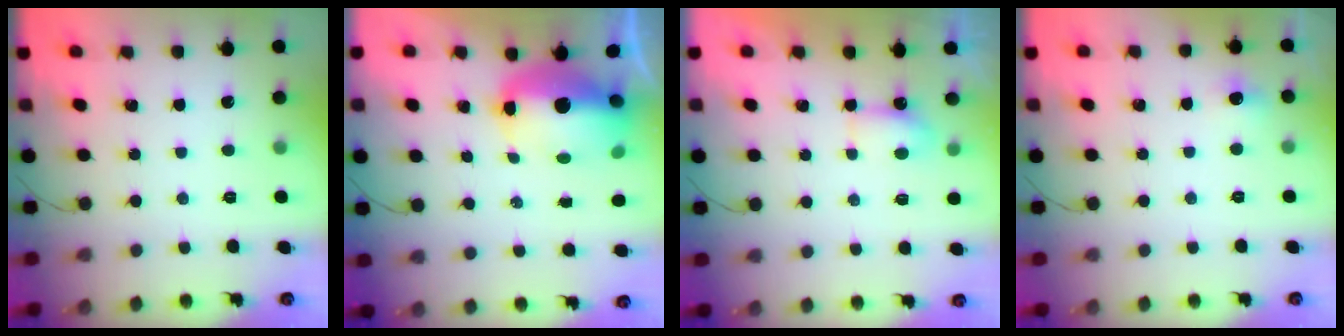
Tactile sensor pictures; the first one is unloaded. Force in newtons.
{"total": 17.7, "press": 14.1, "slide": 10.6}
{"total": 4.6, "press": 4.5, "slide": 0.9}
{"total": 4.5, "press": 4.1, "slide": 1.8}